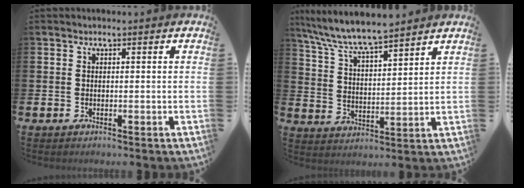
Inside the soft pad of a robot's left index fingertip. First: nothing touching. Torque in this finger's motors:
{"motor_torque": [0.34, -0.49, 1.05, 0.21]}